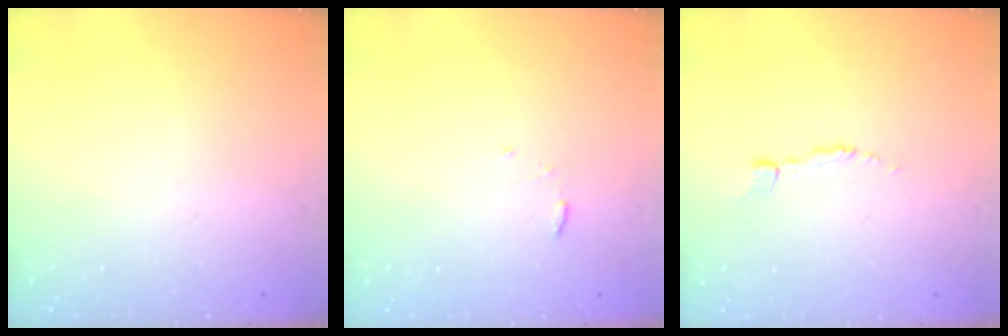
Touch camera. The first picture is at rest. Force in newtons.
{"total": 3.5, "press": 3.5, "slide": 0.3}
{"total": 2.2, "press": 2.2, "slide": 0.2}